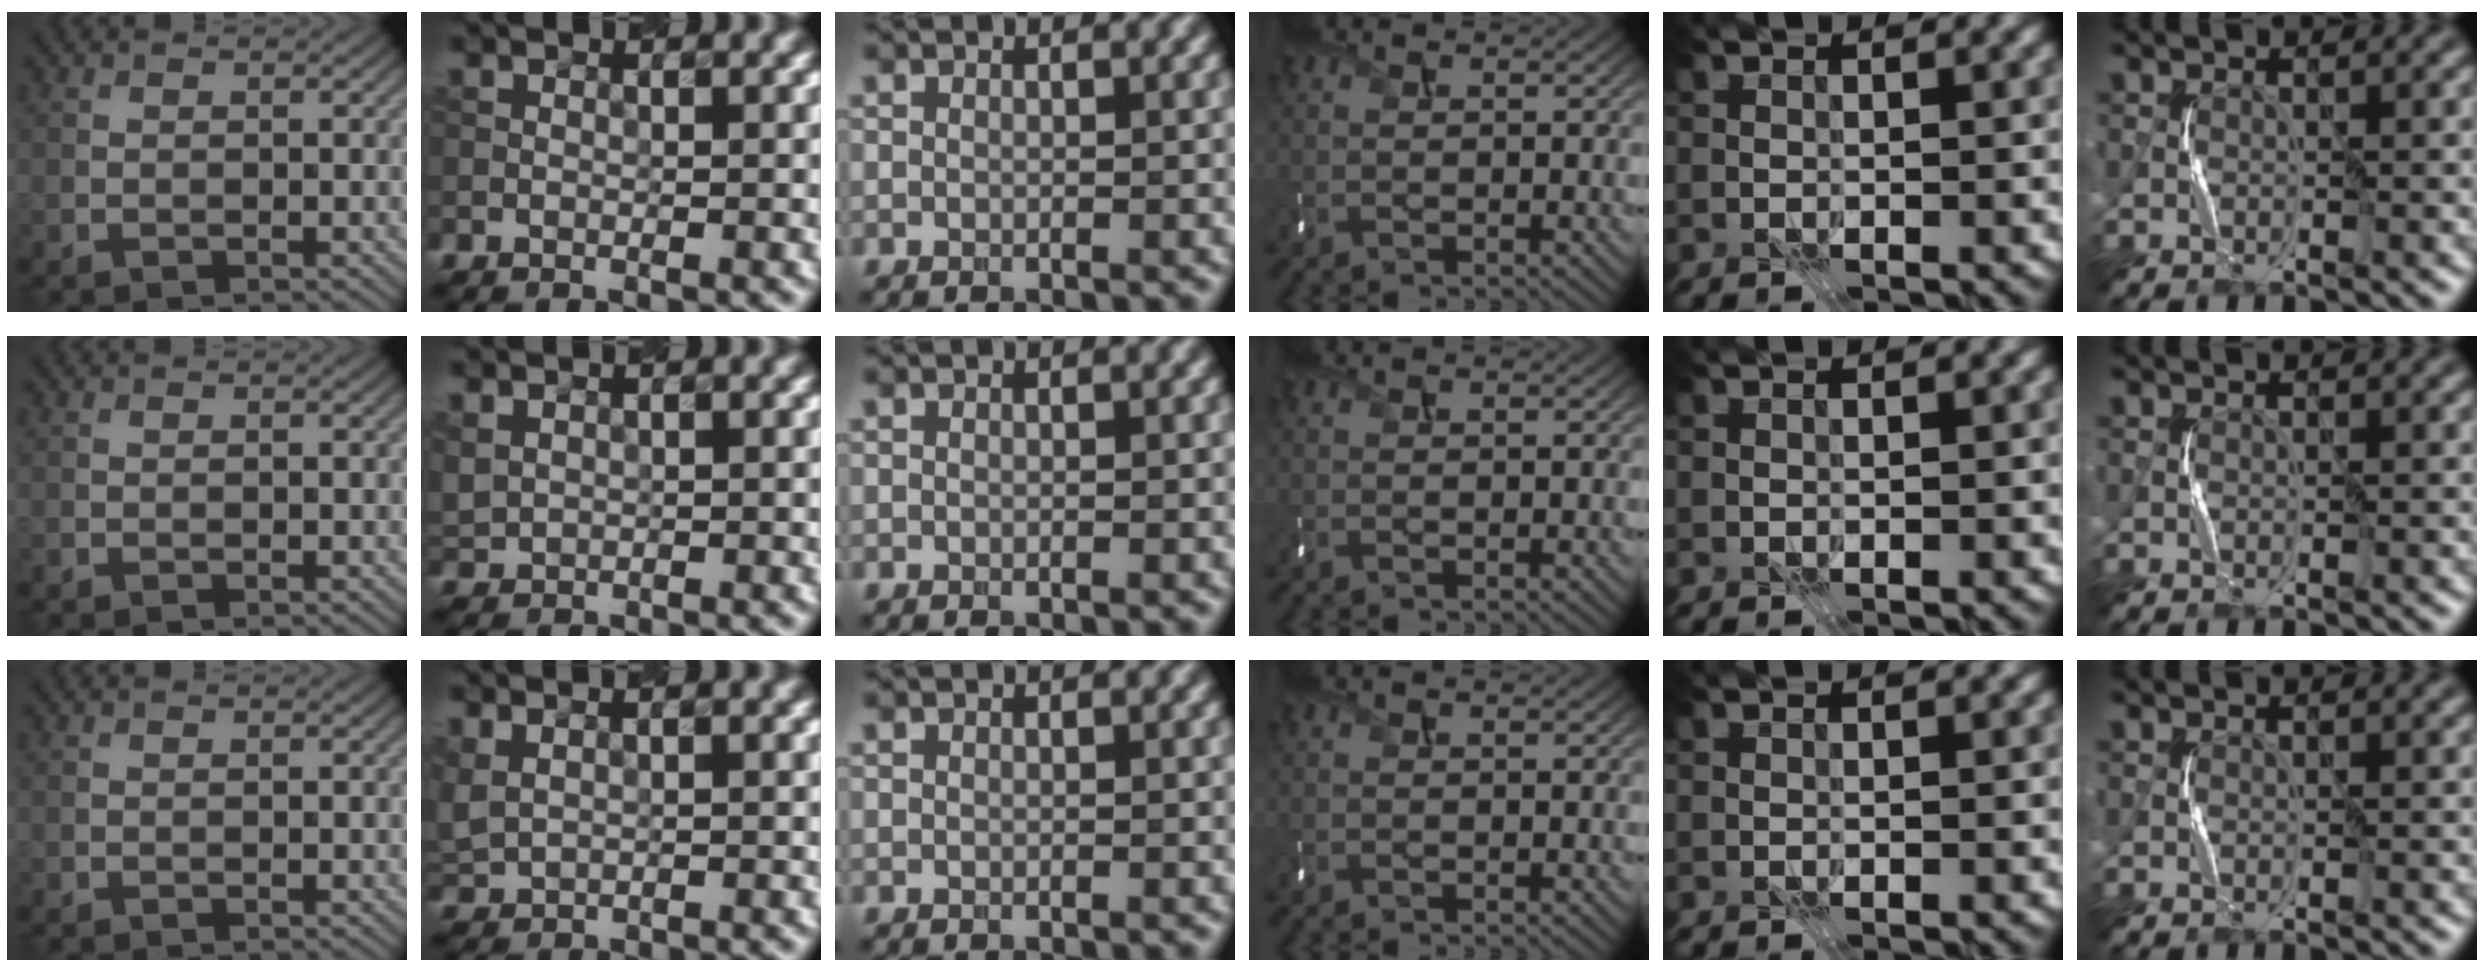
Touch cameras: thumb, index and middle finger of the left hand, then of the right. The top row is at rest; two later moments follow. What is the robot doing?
{"motion": "press", "object": "mouse"}